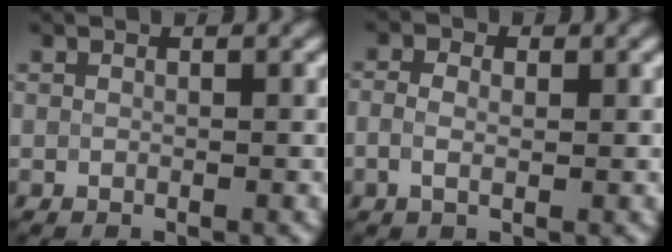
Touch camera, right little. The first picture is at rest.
{"total": 2.1, "force": [-0.1, 1.2, 1.7], "torque": [-0.029, 0.003, -0.006]}